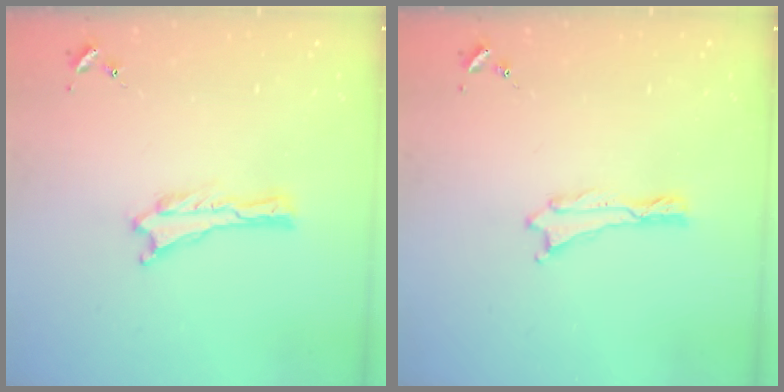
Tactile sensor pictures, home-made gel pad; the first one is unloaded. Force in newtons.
{"total": 0.0}